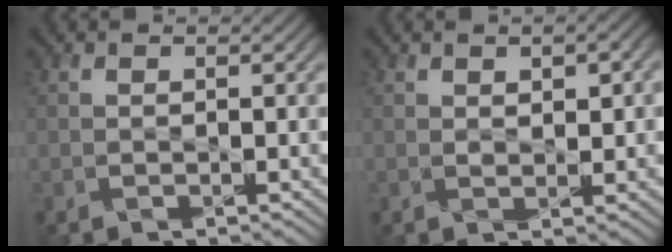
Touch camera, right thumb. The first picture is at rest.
{"total": 3.3, "force": [1.2, 1.5, 2.7], "torque": [-0.043, -0.002, 0.025]}